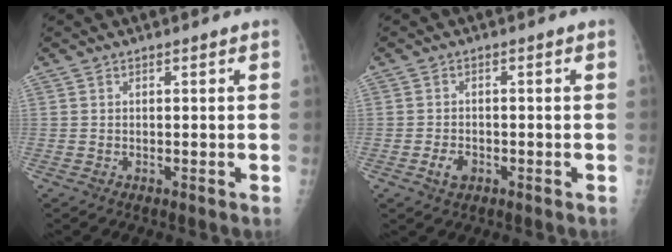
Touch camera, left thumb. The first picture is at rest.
{"total": 2.7, "force": [-1.1, 1.9, 1.7], "torque": [-0.026, 0.002, -0.017]}